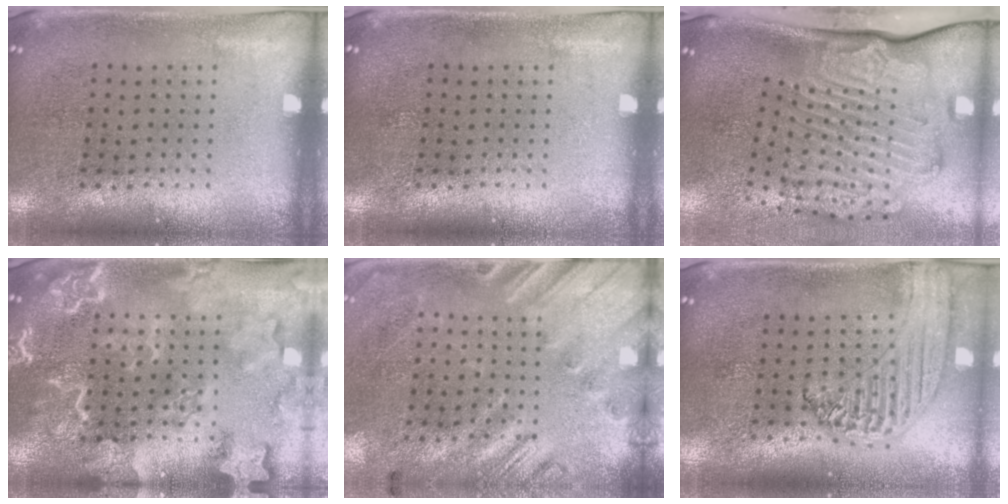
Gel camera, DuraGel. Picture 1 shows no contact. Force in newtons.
{"total": 0.0}
{"total": 3.5, "press": 2.5, "slide": 2.5}
{"total": 4.8, "press": 4.7, "slide": 0.7}
{"total": 2.7, "press": 1.9, "slide": 1.9}
{"total": 1.3, "press": 1.3, "slide": 0.1}